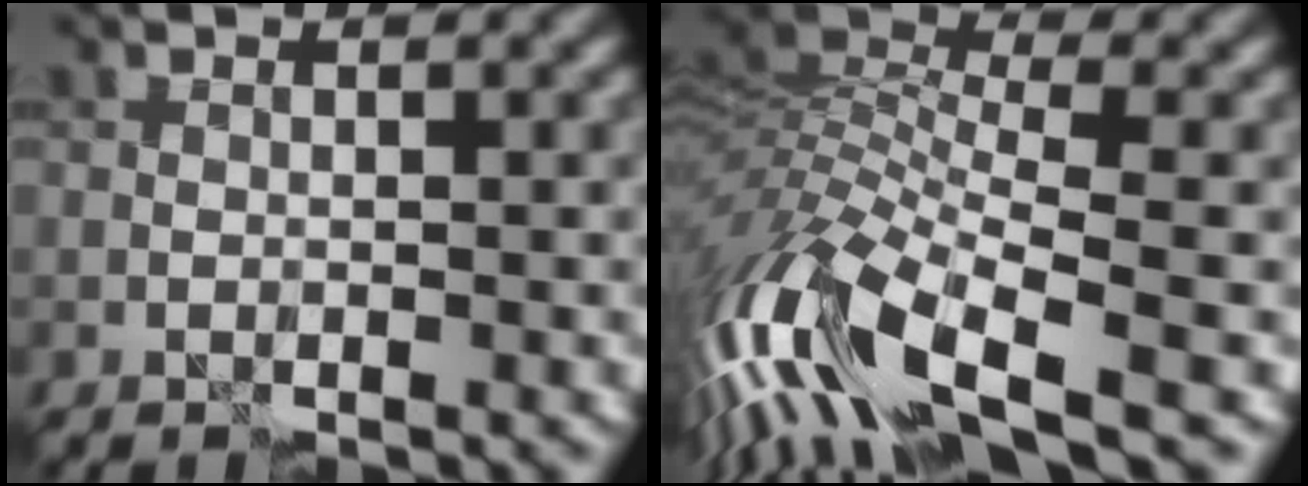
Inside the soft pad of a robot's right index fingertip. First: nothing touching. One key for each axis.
{"total": 11.5, "fx": -4.6, "fy": 4.8, "fz": 9.3, "tx": -0.196, "ty": -0.004, "tz": -0.092}